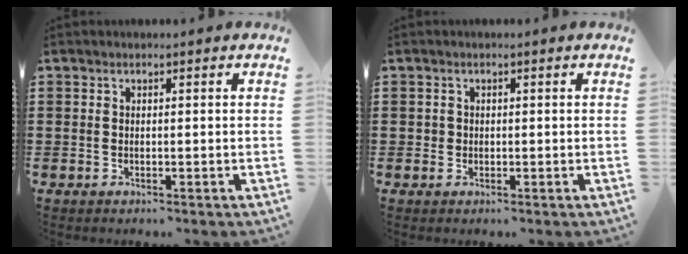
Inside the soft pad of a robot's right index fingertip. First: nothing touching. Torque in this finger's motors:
{"motor_torque": [-0.18, 0.20, -0.01, -0.01]}